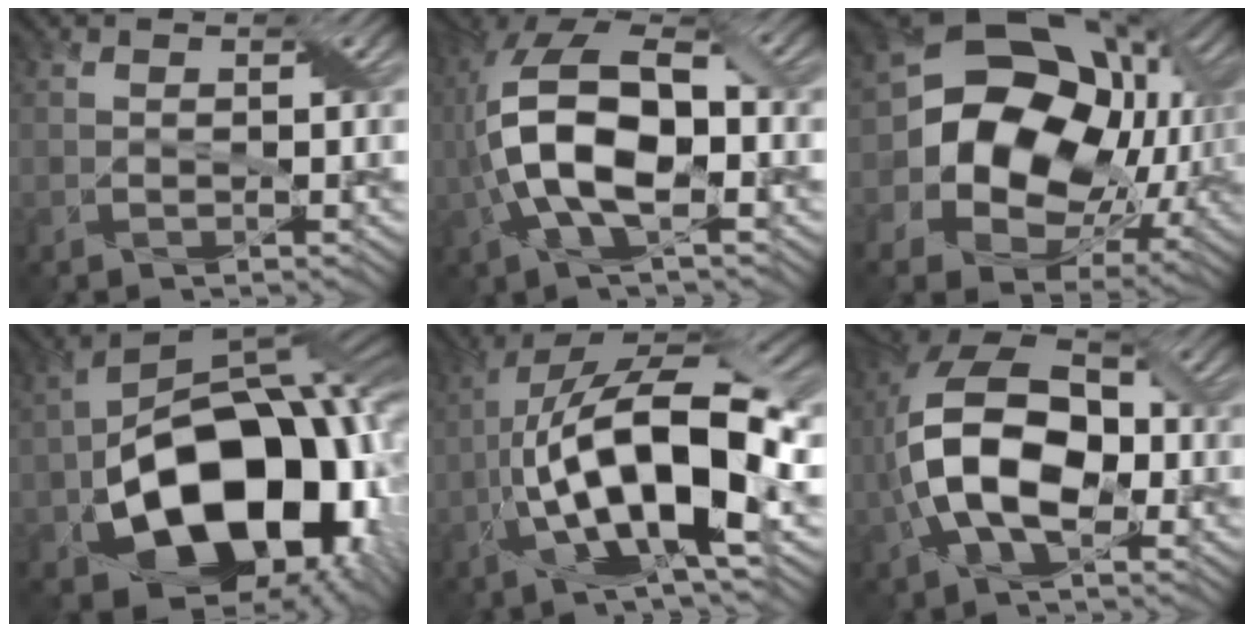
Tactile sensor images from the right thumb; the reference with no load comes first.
{"total": 13.1, "force": [-1.6, 6.2, 11.5], "torque": [-0.266, -0.001, -0.035]}
{"total": 18.7, "force": [0.7, 14.4, 11.9], "torque": [-0.232, -0.011, 0.024]}
{"total": 20.0, "force": [-5.7, 12.8, 14.3], "torque": [-0.234, -0.036, -0.073]}
{"total": 16.7, "force": [-3.4, 5.9, 15.2], "torque": [-0.289, 0.021, -0.069]}
{"total": 13.4, "force": [-2.0, 7.6, 10.9], "torque": [-0.240, 0.002, -0.054]}